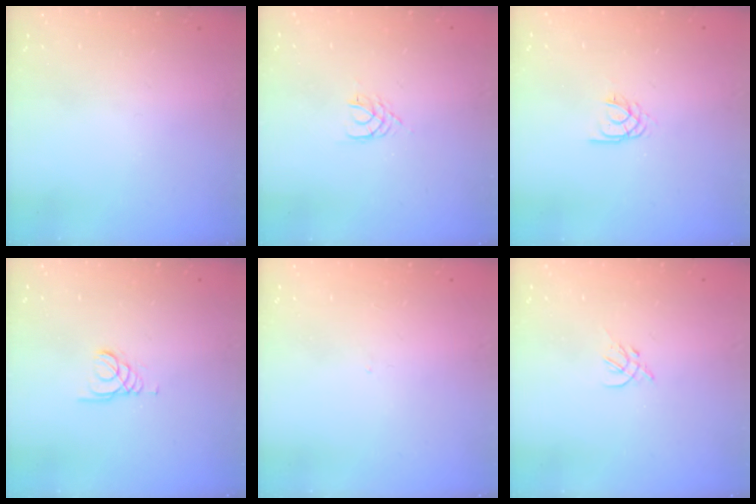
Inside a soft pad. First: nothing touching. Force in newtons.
{"total": 2.0, "press": 1.9, "slide": 0.3}
{"total": 2.2, "press": 2.2, "slide": 0.4}
{"total": 1.5, "press": 1.5, "slide": 0.1}
{"total": 0.0}
{"total": 3.2, "press": 3.1, "slide": 0.7}